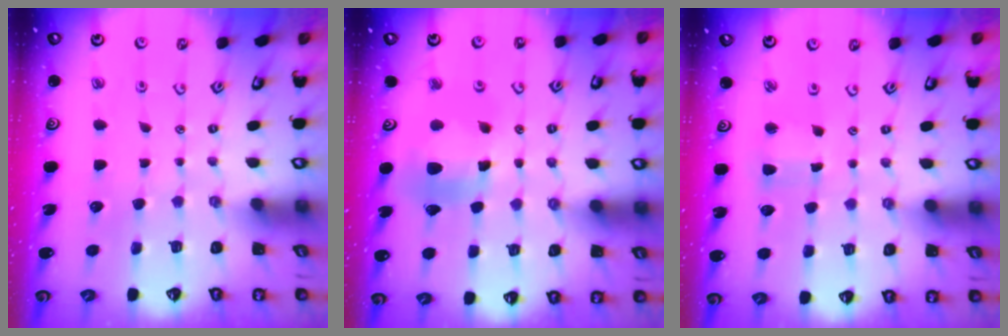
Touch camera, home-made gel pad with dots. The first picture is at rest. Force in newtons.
{"total": 11.5, "press": 11.4, "slide": 1.5}
{"total": 3.6, "press": 3.6, "slide": 0.5}